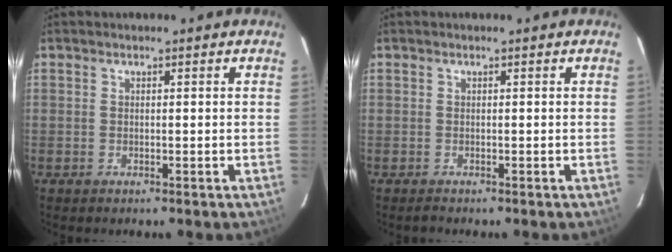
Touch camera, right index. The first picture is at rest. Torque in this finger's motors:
{"motor_torque": [-0.15, 0.08, -0.36, -0.10]}